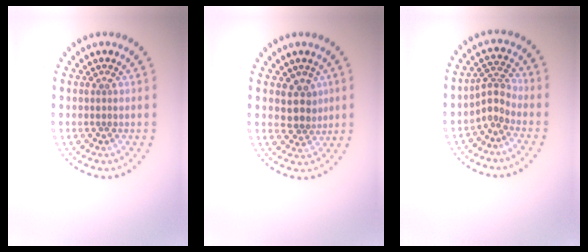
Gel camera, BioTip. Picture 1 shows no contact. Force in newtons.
{"total": 2.5, "press": 2.2, "slide": 1.2}
{"total": 2.4, "press": 1.6, "slide": 1.8}